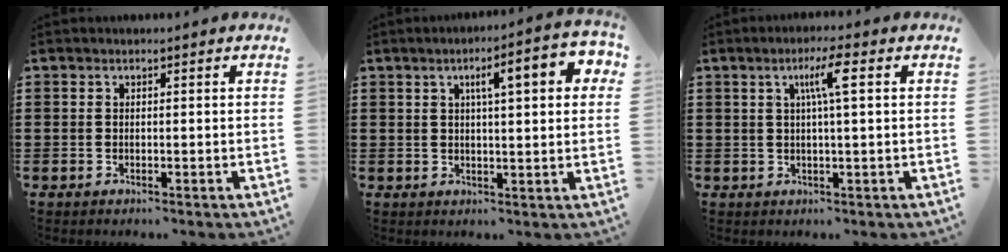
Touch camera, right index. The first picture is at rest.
{"total": 6.9, "force": [2.3, 1.6, 6.3], "torque": [-0.104, -0.002, 0.030]}
{"total": 4.8, "force": [1.3, 0.2, 4.6], "torque": [-0.093, 0.004, 0.017]}